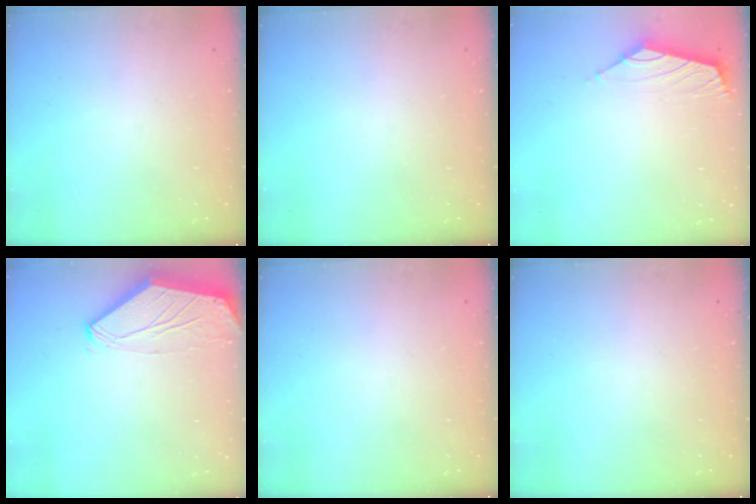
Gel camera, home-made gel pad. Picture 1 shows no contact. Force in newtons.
{"total": 0.0}
{"total": 1.8, "press": 1.6, "slide": 0.7}
{"total": 0.0}
{"total": 0.0}
{"total": 0.0}